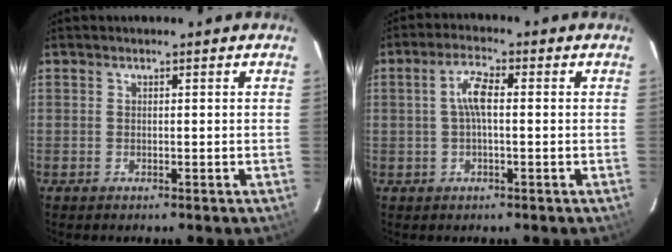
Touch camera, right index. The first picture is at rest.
{"total": 4.4, "force": [0.2, 1.3, 4.2], "torque": [-0.085, 0.011, 0.004]}